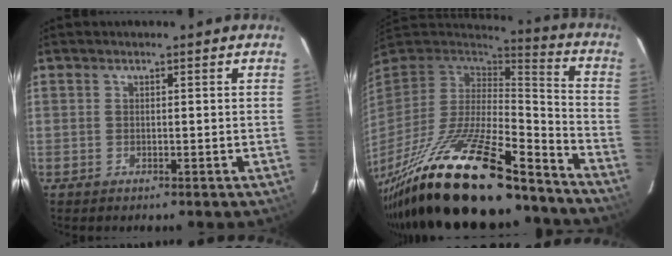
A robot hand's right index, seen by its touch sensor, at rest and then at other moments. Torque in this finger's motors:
{"motor_torque": [1.44, -0.70, 1.05, 0.21]}